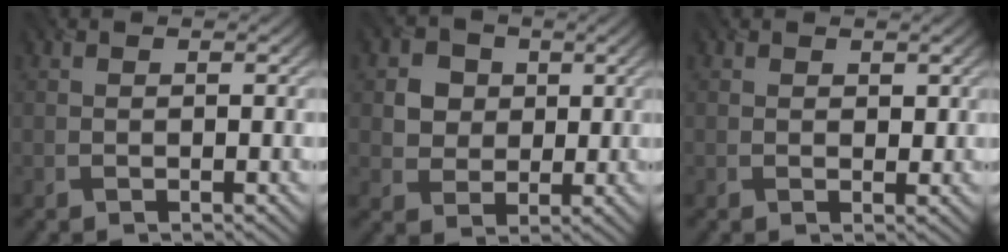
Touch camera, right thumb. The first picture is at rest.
{"total": 4.7, "force": [1.1, 4.2, 1.8], "torque": [-0.056, -0.001, 0.011]}
{"total": 0.9, "force": [0.6, 0.6, 0.4], "torque": [-0.006, -0.005, 0.012]}